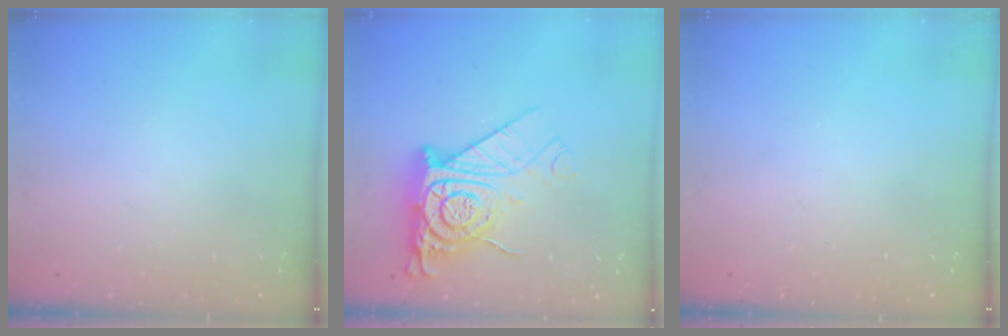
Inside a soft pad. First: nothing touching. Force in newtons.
{"total": 16.0, "press": 15.9, "slide": 1.4}
{"total": 0.0}